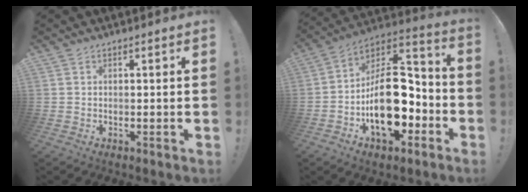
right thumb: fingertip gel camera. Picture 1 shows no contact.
{"total": 22.5, "force": [-5.7, 13.3, 17.2], "torque": [-0.254, 0.039, -0.078]}